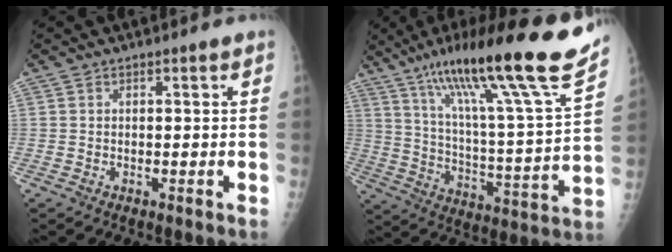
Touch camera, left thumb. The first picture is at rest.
{"total": 26.6, "force": [18.7, 2.0, 18.7], "torque": [-0.285, -0.069, 0.300]}